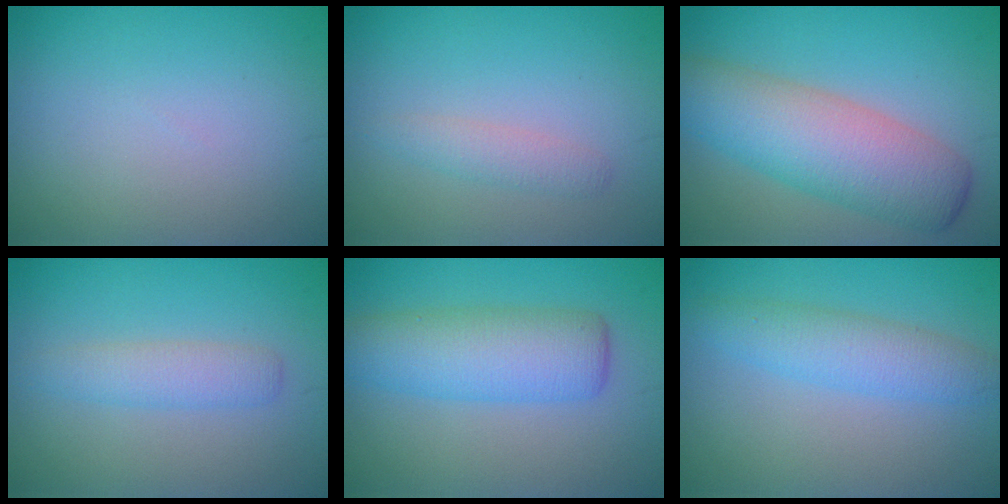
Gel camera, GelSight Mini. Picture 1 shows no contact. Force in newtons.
{"total": 1.6, "press": 1.6, "slide": 0.0}
{"total": 7.6, "press": 7.6, "slide": 0.2}
{"total": 2.4, "press": 2.4, "slide": 0.1}
{"total": 5.7, "press": 5.7, "slide": 0.4}
{"total": 3.5, "press": 3.5, "slide": 0.1}